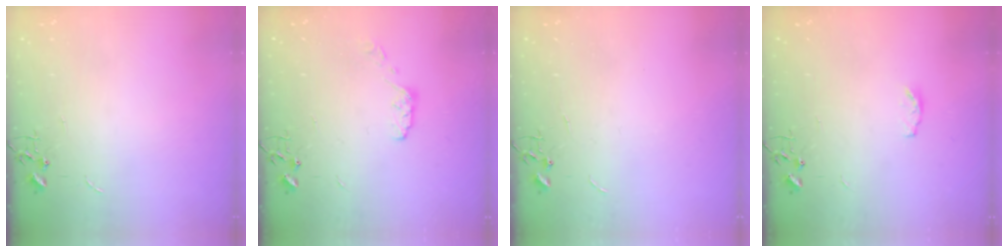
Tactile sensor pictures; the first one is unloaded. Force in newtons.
{"total": 5.5, "press": 5.4, "slide": 0.9}
{"total": 0.0}
{"total": 3.5, "press": 3.4, "slide": 0.5}